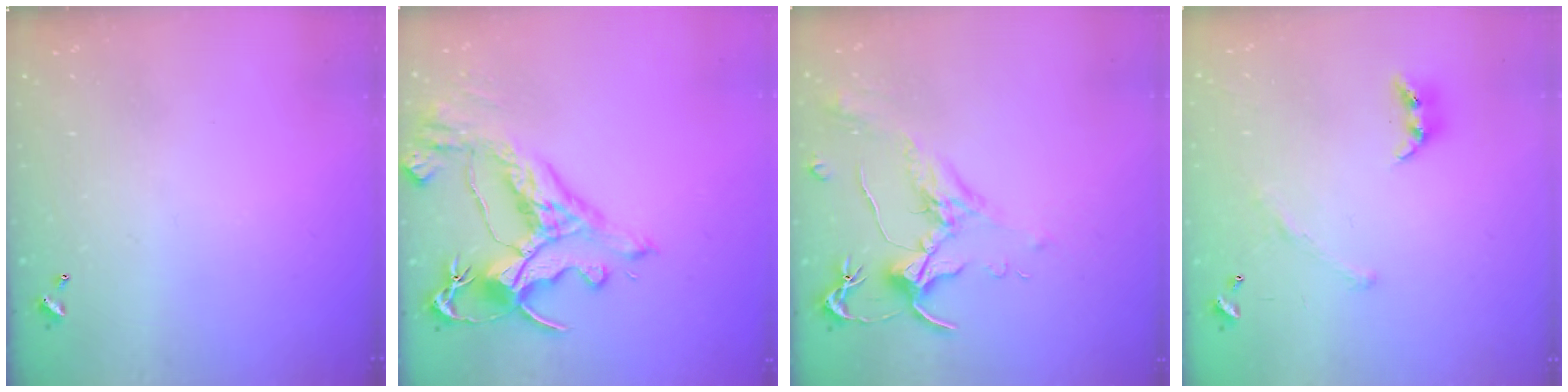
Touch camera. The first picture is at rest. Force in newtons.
{"total": 6.9, "press": 6.7, "slide": 1.7}
{"total": 1.9, "press": 1.9, "slide": 0.6}
{"total": 2.9, "press": 2.7, "slide": 1.0}